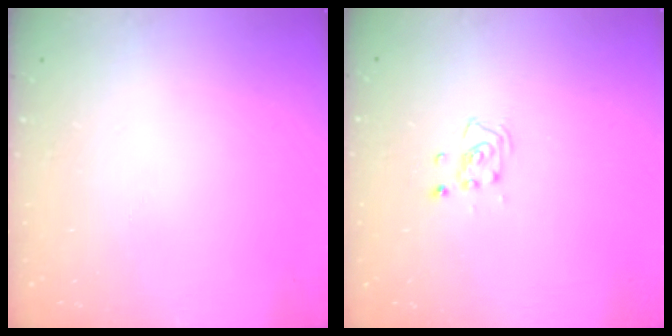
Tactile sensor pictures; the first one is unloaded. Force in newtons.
{"total": 3.6, "press": 3.6, "slide": 0.3}